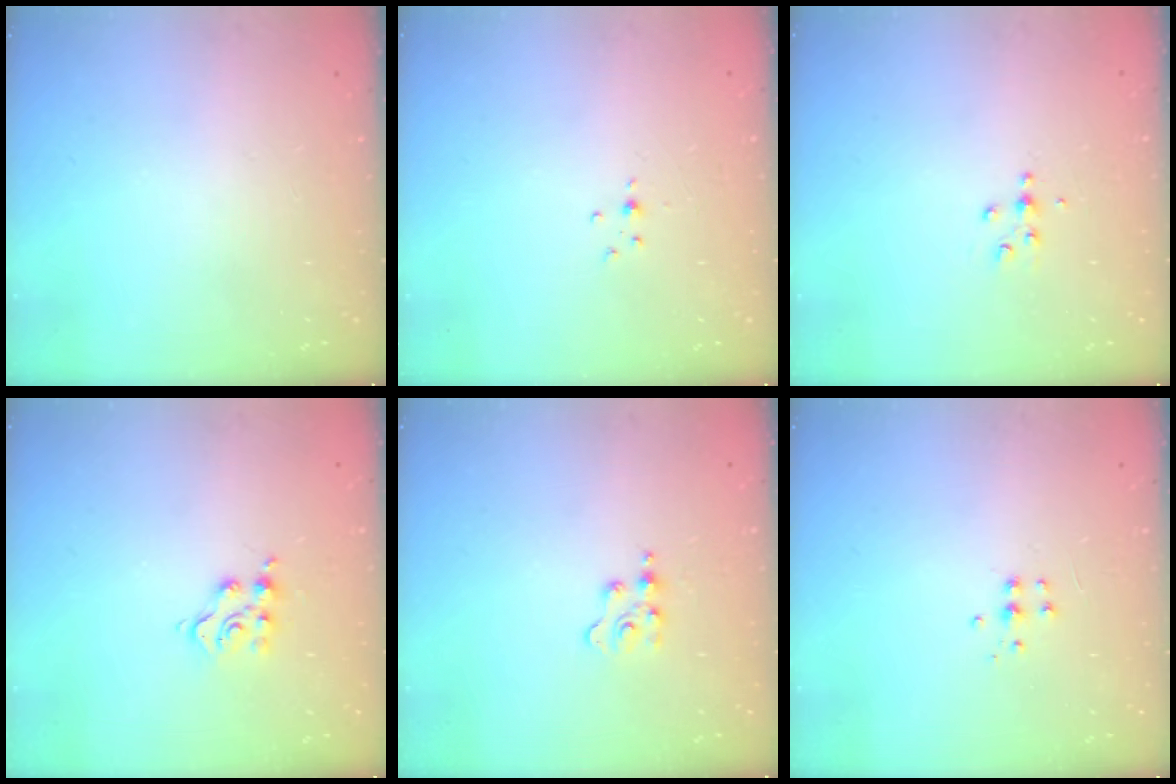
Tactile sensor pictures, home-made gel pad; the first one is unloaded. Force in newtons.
{"total": 3.2, "press": 3.0, "slide": 1.1}
{"total": 3.7, "press": 3.7, "slide": 0.6}
{"total": 5.6, "press": 5.6, "slide": 0.1}
{"total": 2.8, "press": 2.8, "slide": 0.4}
{"total": 4.0, "press": 3.9, "slide": 0.5}